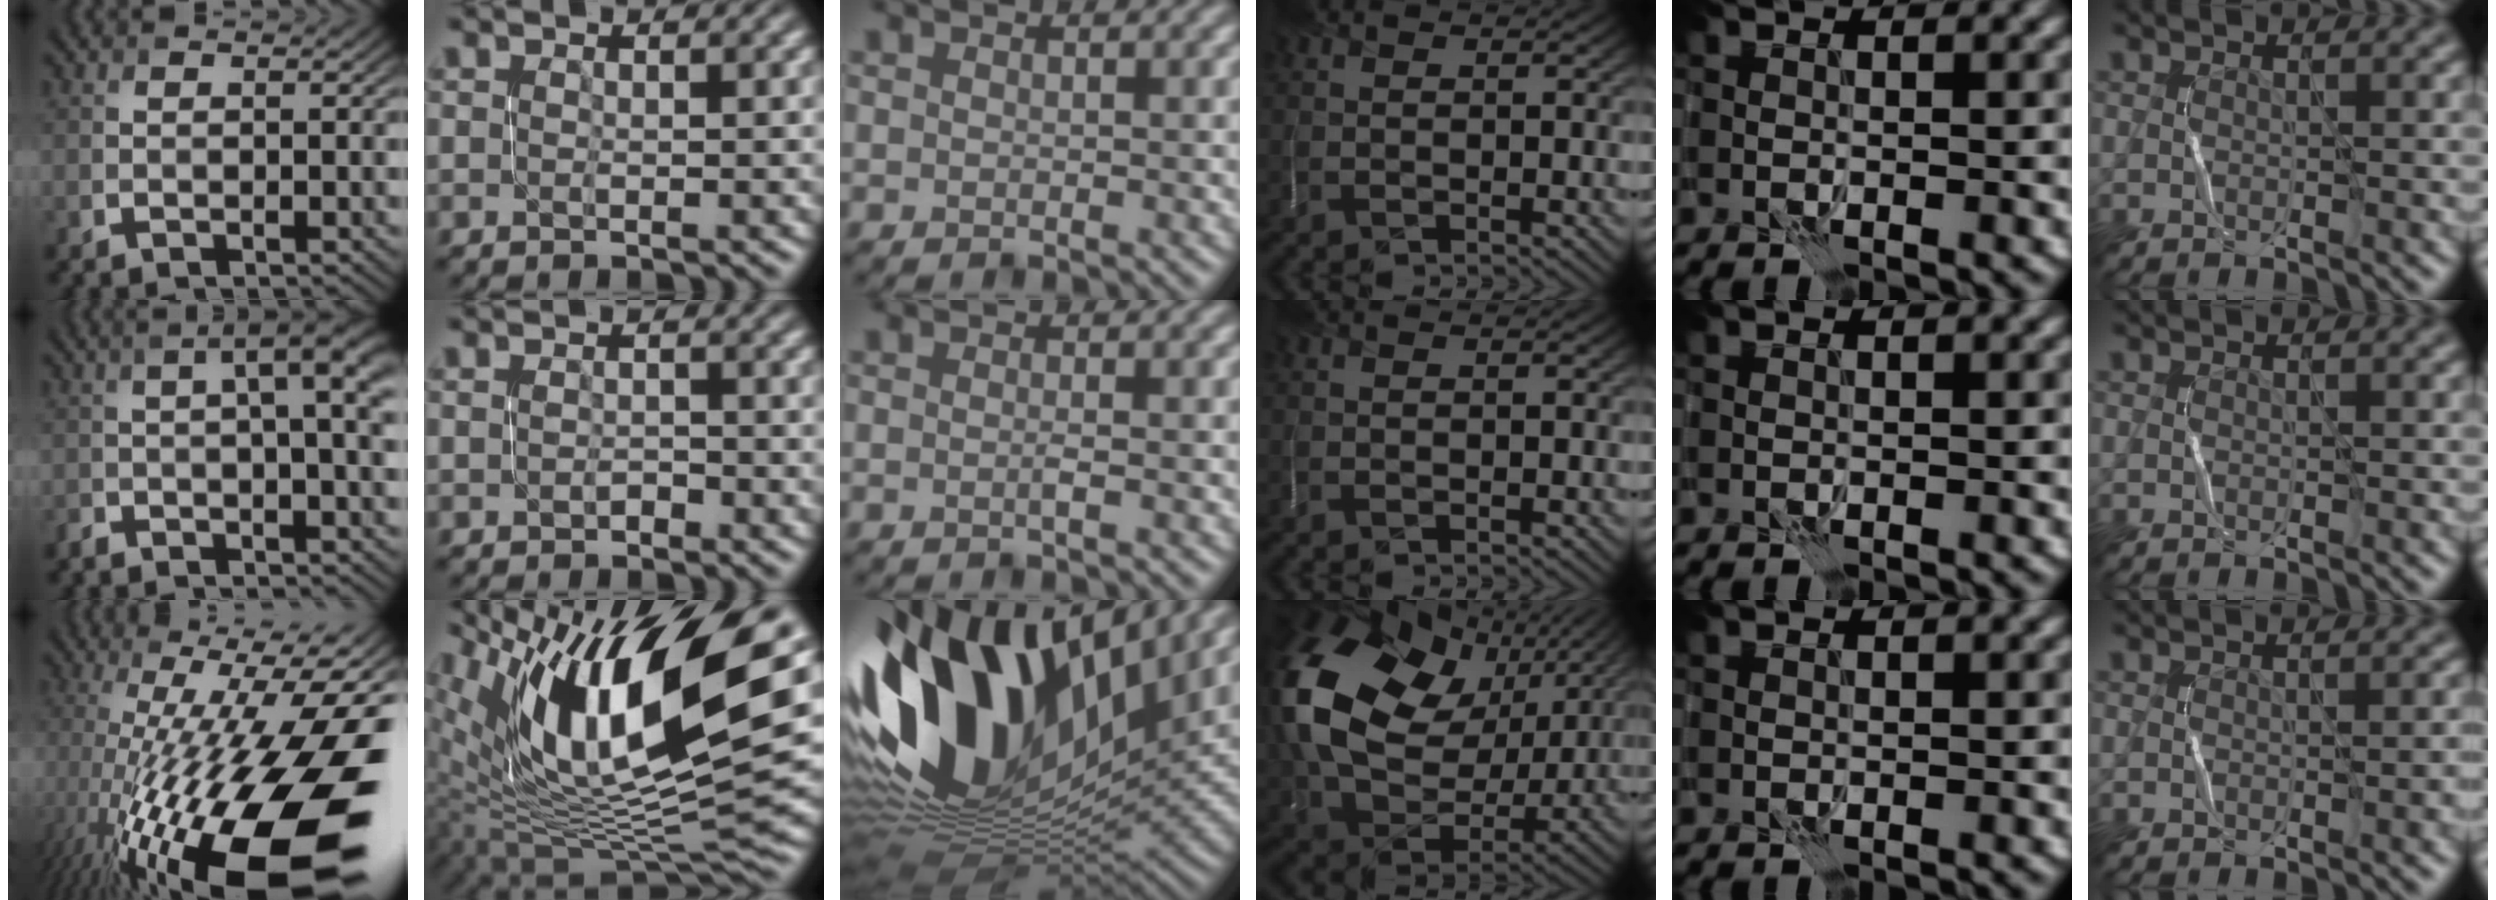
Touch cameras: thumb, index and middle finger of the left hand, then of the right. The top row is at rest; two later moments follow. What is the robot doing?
{"motion": "open", "object": "stapler"}